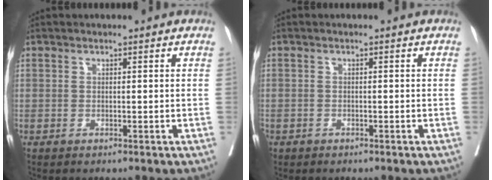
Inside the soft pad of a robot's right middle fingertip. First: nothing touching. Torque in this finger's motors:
{"motor_torque": [1.07, -1.06, 1.05, 0.21]}